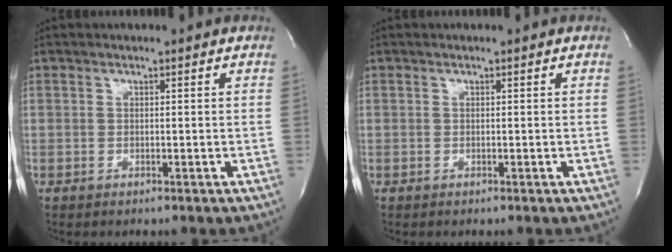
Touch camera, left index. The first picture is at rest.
{"total": 0.0}